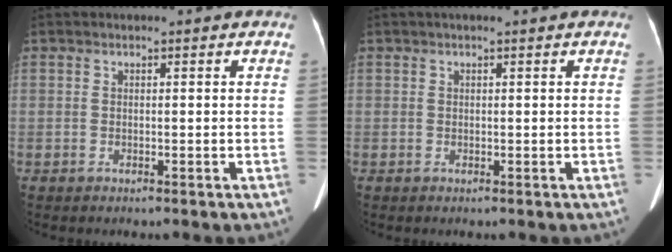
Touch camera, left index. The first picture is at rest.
{"total": 1.5, "force": [1.1, 0.0, 1.0], "torque": [-0.007, 0.028, 0.018]}